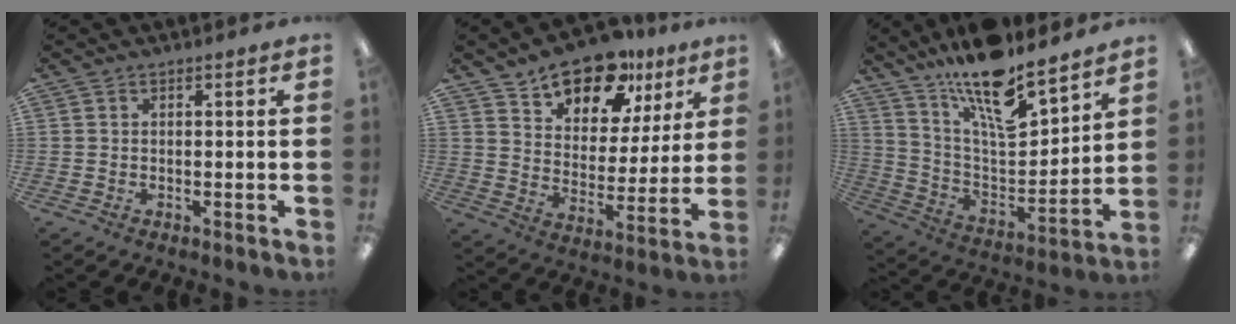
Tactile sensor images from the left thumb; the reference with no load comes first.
{"total": 15.3, "force": [11.8, 7.6, 5.9], "torque": [-0.094, -0.078, 0.213]}
{"total": 16.4, "force": [13.5, 4.2, 8.4], "torque": [-0.155, -0.098, 0.232]}